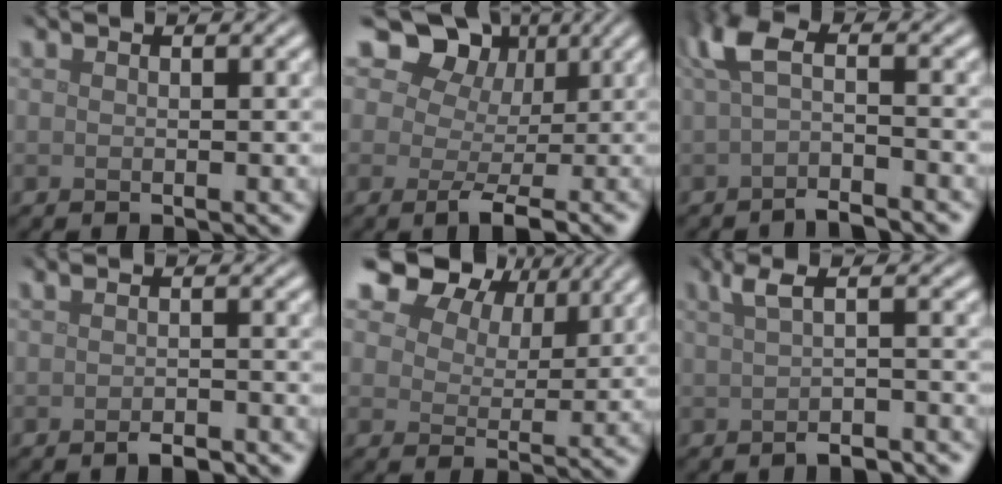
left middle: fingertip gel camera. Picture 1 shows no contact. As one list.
[{"total": 6.9, "force": [2.5, 4.9, 4.1], "torque": [-0.038, 0.000, 0.032]}, {"total": 3.8, "force": [-1.1, 1.0, 3.4], "torque": [-0.068, -0.007, -0.026]}, {"total": 1.9, "force": [-1.3, 0.6, 1.3], "torque": [-0.021, -0.003, -0.021]}, {"total": 10.0, "force": [7.2, 5.3, 4.6], "torque": [-0.107, 0.006, 0.115]}, {"total": 2.9, "force": [-0.4, 0.8, 2.8], "torque": [-0.047, -0.001, -0.005]}]